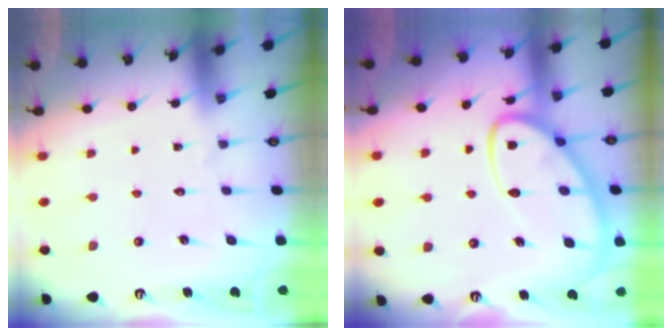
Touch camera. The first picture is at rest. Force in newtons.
{"total": 12.2, "press": 12.2, "slide": 1.2}